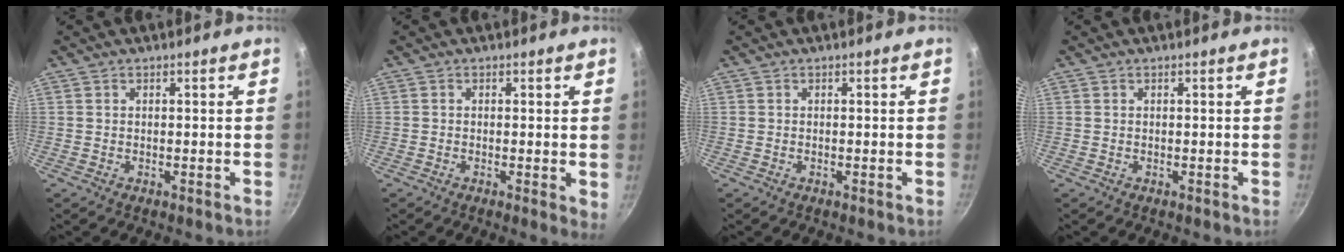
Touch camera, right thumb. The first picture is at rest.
{"total": 2.3, "force": [0.0, 0.6, 2.2], "torque": [-0.026, -0.007, -0.004]}
{"total": 0.0}
{"total": 0.0}